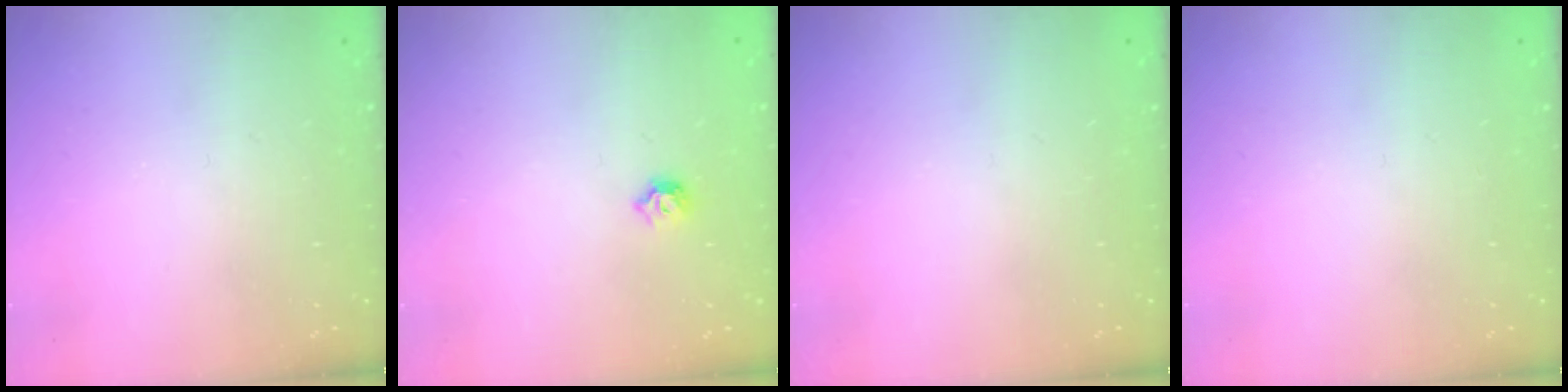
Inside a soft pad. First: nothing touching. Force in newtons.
{"total": 6.1, "press": 6.0, "slide": 1.1}
{"total": 0.0}
{"total": 0.0}